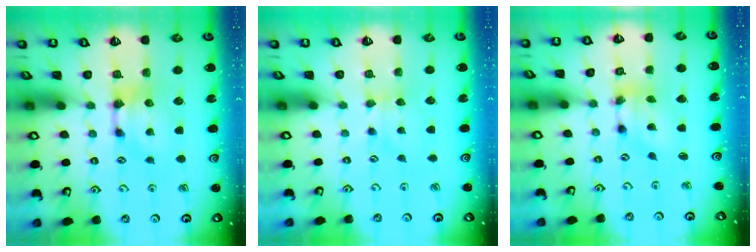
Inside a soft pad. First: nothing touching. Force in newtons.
{"total": 2.1, "press": 2.1, "slide": 0.5}
{"total": 5.3, "press": 4.8, "slide": 2.1}